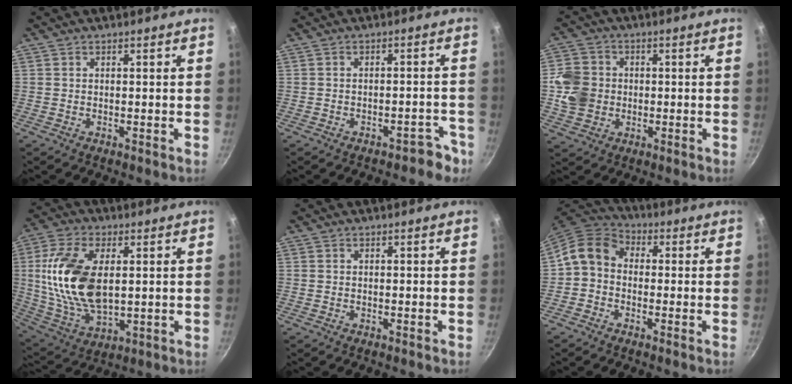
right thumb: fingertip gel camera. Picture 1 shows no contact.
{"total": 4.6, "force": [-3.2, 2.5, 2.3], "torque": [0.001, 0.046, -0.018]}
{"total": 8.7, "force": [-0.4, 7.7, 4.0], "torque": [-0.052, 0.007, -0.014]}
{"total": 18.4, "force": [2.6, 10.1, 15.1], "torque": [-0.288, -0.005, 0.056]}
{"total": 0.0}
{"total": 8.2, "force": [-0.6, 6.8, 4.7], "torque": [-0.071, 0.033, -0.034]}